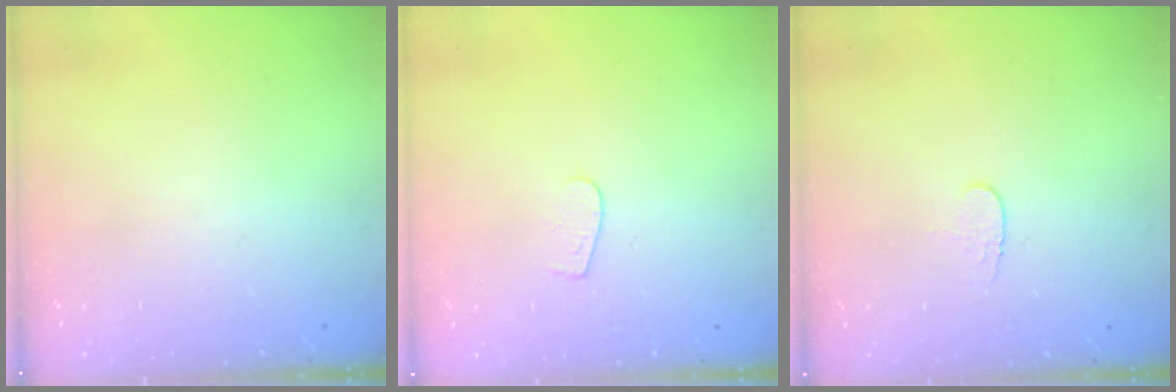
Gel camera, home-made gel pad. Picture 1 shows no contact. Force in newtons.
{"total": 3.1, "press": 3.1, "slide": 0.2}
{"total": 3.8, "press": 3.8, "slide": 0.4}